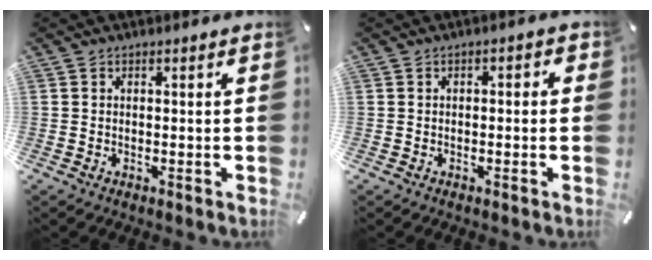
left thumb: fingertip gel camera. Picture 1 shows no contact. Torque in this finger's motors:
{"motor_torque": [-0.06, -0.25, 0.02, 0.03, 0.05]}